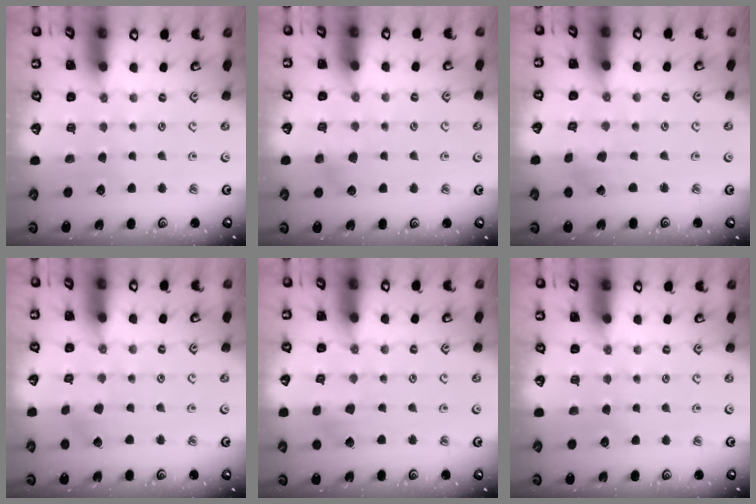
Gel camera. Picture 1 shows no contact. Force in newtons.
{"total": 4.8, "press": 4.7, "slide": 0.3}
{"total": 0.9, "press": 0.9, "slide": 0.1}
{"total": 2.5, "press": 2.4, "slide": 0.8}
{"total": 2.9, "press": 2.9, "slide": 0.4}
{"total": 0.0}